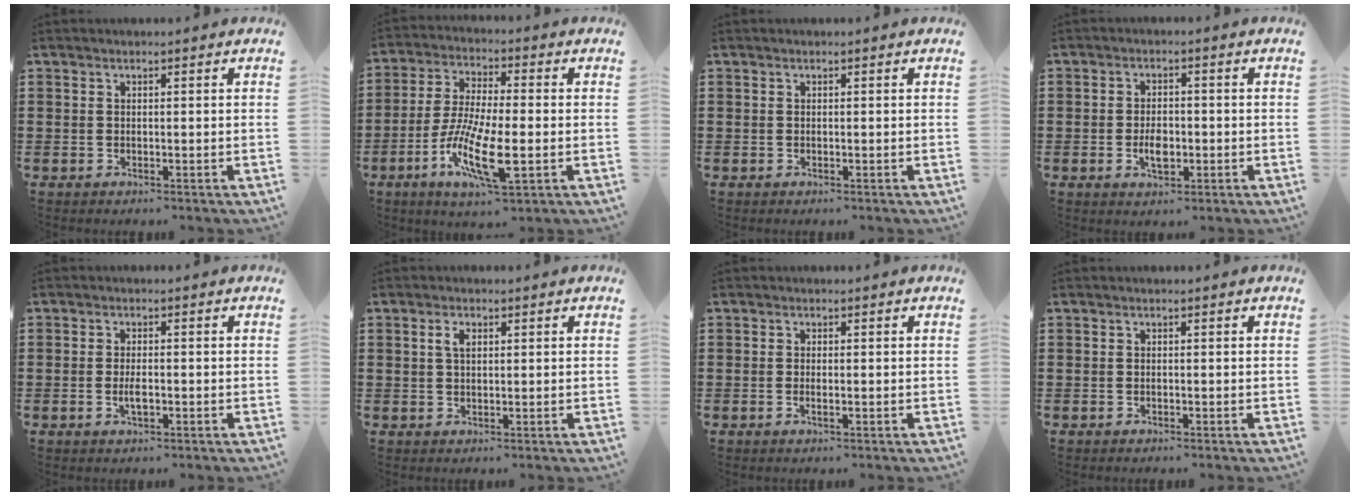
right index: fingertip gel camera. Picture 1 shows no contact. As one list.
[{"total": 12.0, "force": [-4.0, 3.2, 10.9], "torque": [-0.229, -0.012, -0.076]}, {"total": 0.0}, {"total": 3.7, "force": [-1.0, 2.0, 3.0], "torque": [-0.047, 0.000, -0.017]}, {"total": 2.8, "force": [-0.7, 1.0, 2.5], "torque": [-0.053, -0.002, -0.014]}, {"total": 2.2, "force": [0.7, 1.1, 1.8], "torque": [-0.039, 0.007, 0.012]}, {"total": 1.1, "force": [-0.3, 0.2, 1.1], "torque": [-0.020, -0.002, -0.005]}, {"total": 0.0}]